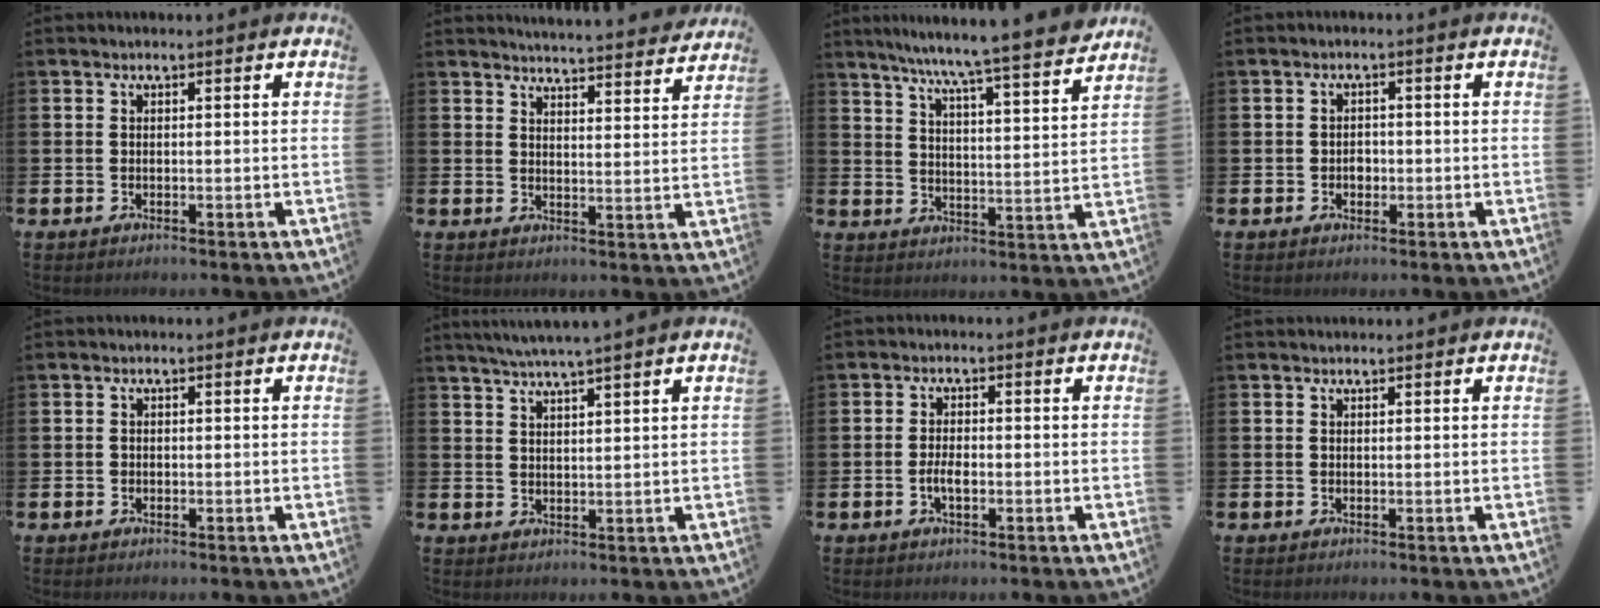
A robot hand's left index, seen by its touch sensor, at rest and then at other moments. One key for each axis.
{"total": 4.9, "fx": 4.9, "fy": -0.2, "fz": 0.1, "tx": -0.006, "ty": -0.041, "tz": 0.084}
{"total": 7.6, "fx": 7.0, "fy": -0.7, "fz": 2.8, "tx": -0.073, "ty": -0.057, "tz": 0.117}
{"total": 1.6, "fx": -0.3, "fy": 1.3, "fz": 0.7, "tx": -0.004, "ty": 0.002, "tz": -0.010}
{"total": 0.6, "fx": -0.1, "fy": 0.5, "fz": 0.1, "tx": -0.009, "ty": 0.008, "tz": -0.003}
{"total": 7.1, "fx": 6.6, "fy": -0.9, "fz": 2.3, "tx": -0.073, "ty": -0.052, "tz": 0.112}
{"total": 2.3, "fx": -0.6, "fy": 1.0, "fz": 2.0, "tx": -0.035, "ty": 0.001, "tz": -0.013}
{"total": 0.5, "fx": 0.5, "fy": 0.0, "fz": 0.1, "tx": 0.007, "ty": -0.004, "tz": 0.008}